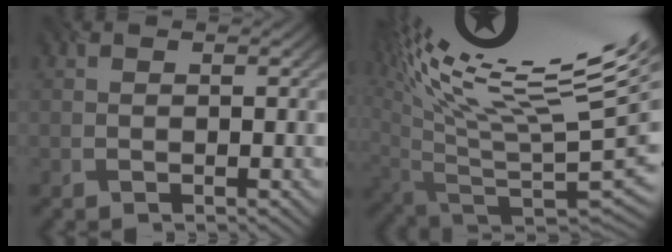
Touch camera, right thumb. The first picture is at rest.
{"total": 19.5, "force": [12.0, 5.3, 14.4], "torque": [-0.206, 0.046, 0.225]}